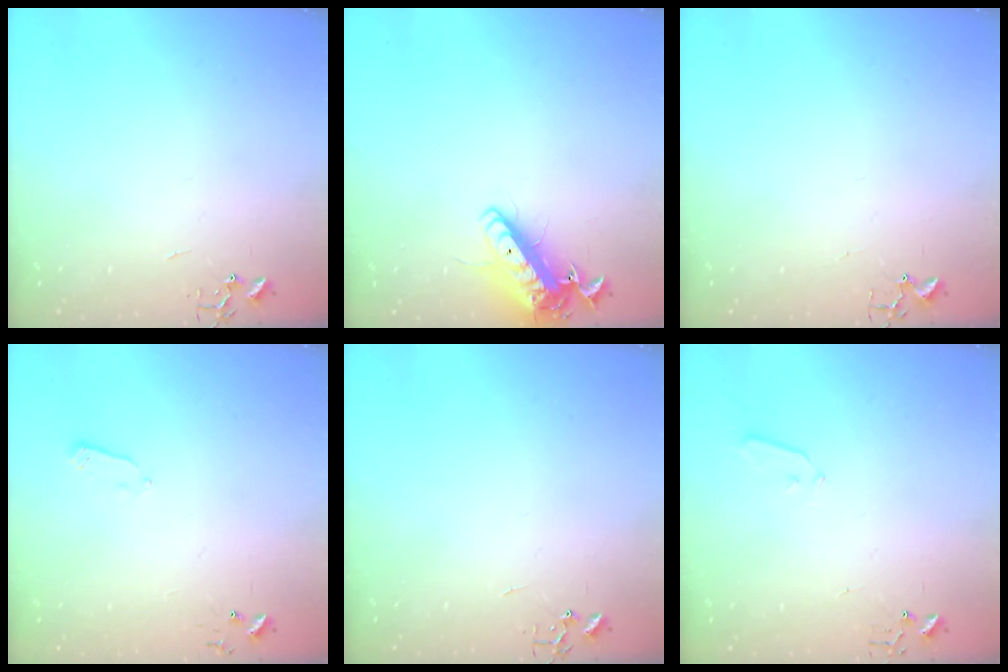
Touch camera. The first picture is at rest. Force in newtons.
{"total": 13.4, "press": 13.1, "slide": 2.5}
{"total": 1.7, "press": 1.6, "slide": 0.2}
{"total": 2.4, "press": 2.3, "slide": 0.4}
{"total": 0.0}
{"total": 3.5, "press": 3.5, "slide": 0.6}